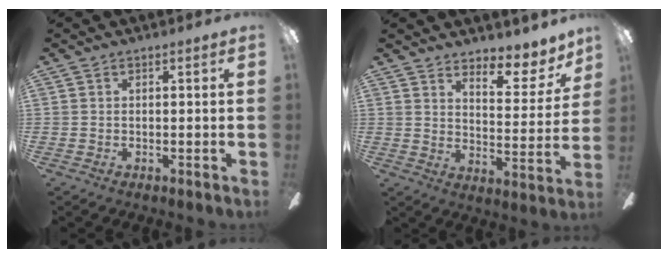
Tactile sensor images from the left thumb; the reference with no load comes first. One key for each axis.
{"total": 8.5, "fx": 7.0, "fy": 3.0, "fz": 3.7, "tx": -0.034, "ty": -0.065, "tz": 0.118}